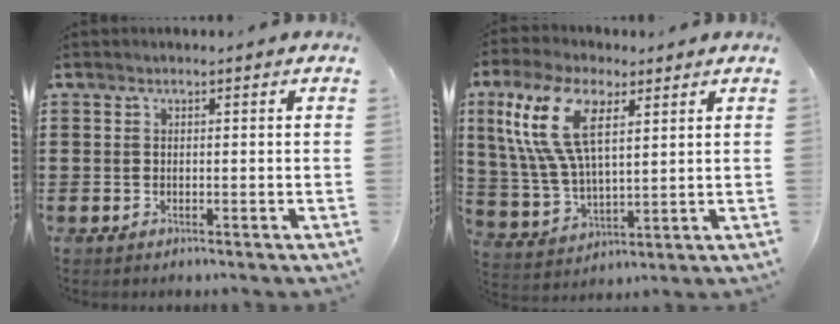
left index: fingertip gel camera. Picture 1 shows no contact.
{"total": 12.5, "force": [5.7, 5.6, 9.6], "torque": [-0.224, 0.002, 0.101]}